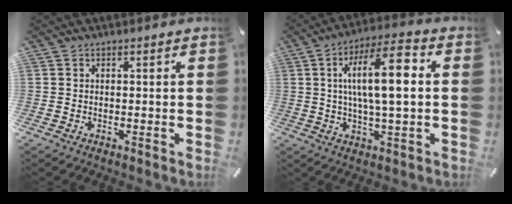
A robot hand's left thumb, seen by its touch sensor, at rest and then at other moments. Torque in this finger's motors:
{"motor_torque": [2.51, 2.50, 1.93, -0.45, 0.29]}